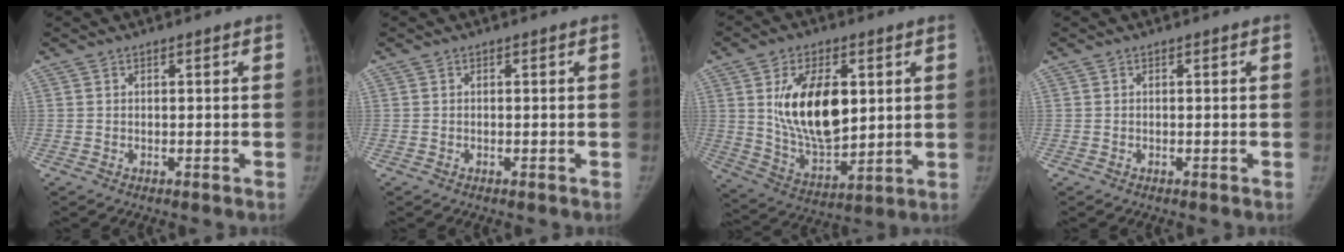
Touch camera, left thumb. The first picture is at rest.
{"total": 0.0}
{"total": 17.3, "force": [3.8, 9.6, 13.9], "torque": [-0.210, -0.027, 0.081]}
{"total": 0.0}